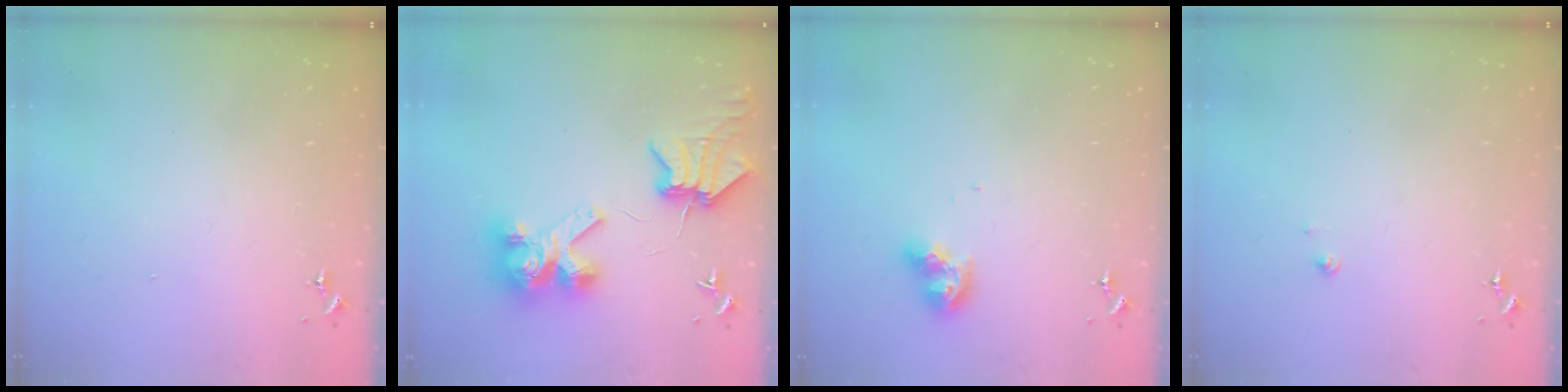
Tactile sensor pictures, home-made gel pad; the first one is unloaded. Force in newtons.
{"total": 10.2, "press": 10.1, "slide": 1.4}
{"total": 9.0, "press": 9.0, "slide": 1.0}
{"total": 2.1, "press": 2.1, "slide": 0.2}